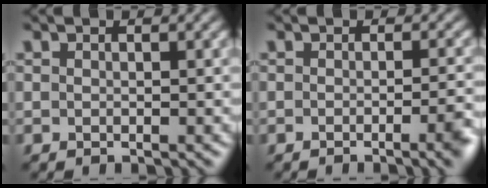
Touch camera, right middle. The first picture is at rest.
{"total": 4.2, "force": [-1.6, 1.2, 3.7], "torque": [-0.030, -0.004, -0.020]}